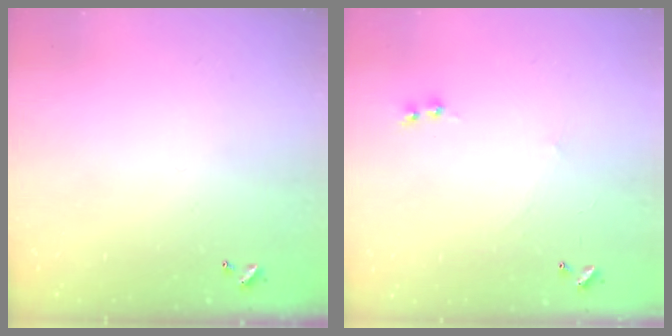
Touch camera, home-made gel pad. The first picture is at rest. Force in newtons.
{"total": 1.1, "press": 0.9, "slide": 0.6}